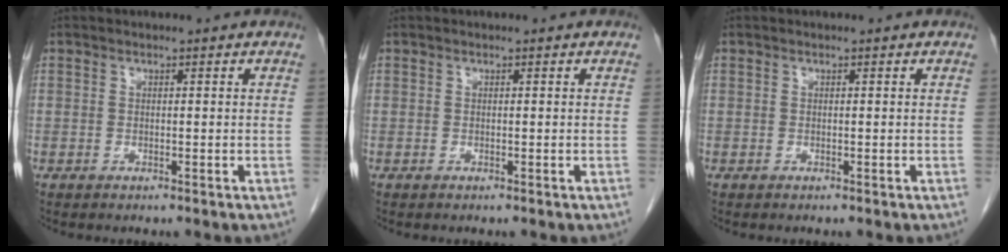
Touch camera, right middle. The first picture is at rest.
{"total": 0.0}
{"total": 0.0}